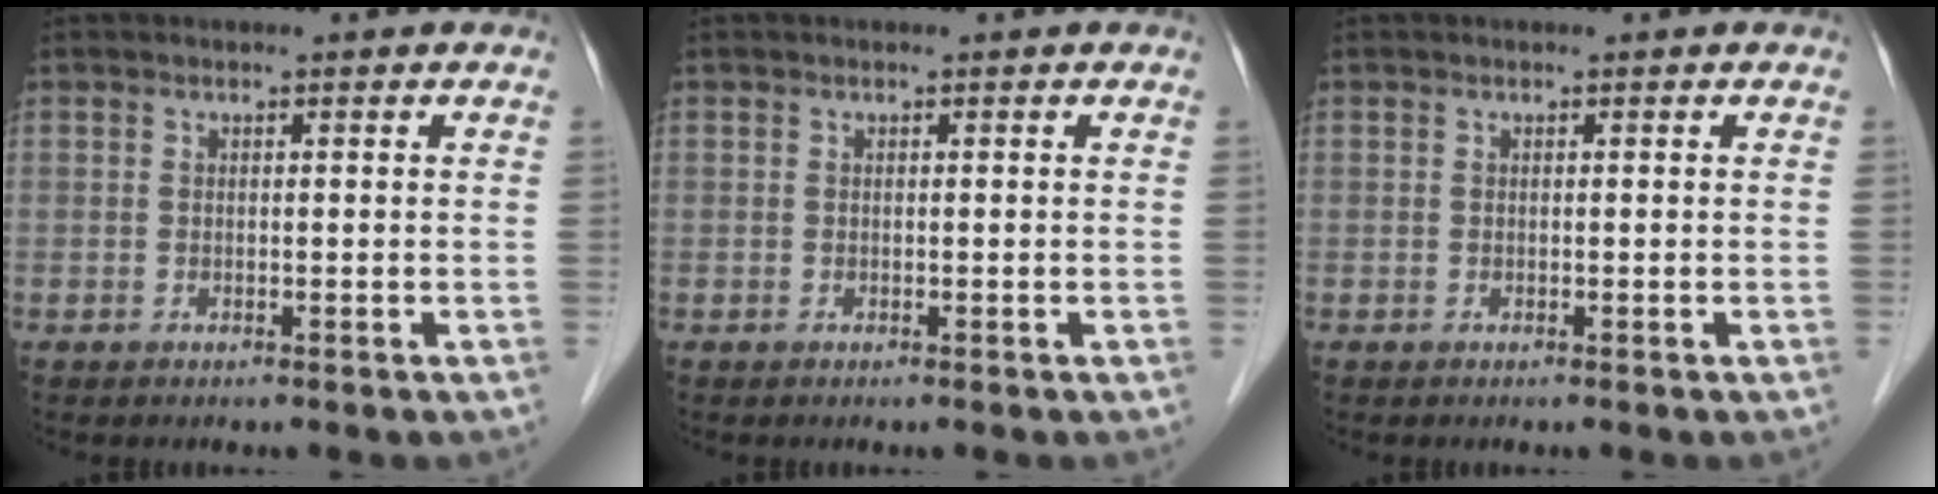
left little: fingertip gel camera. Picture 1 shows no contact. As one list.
[{"total": 0.0}, {"total": 0.0}]